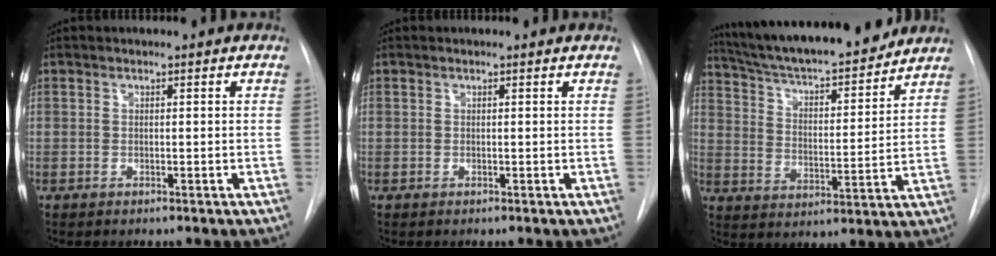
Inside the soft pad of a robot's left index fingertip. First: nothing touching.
{"total": 0.0}
{"total": 20.6, "force": [18.4, 2.9, 8.9], "torque": [-0.150, 0.005, 0.281]}